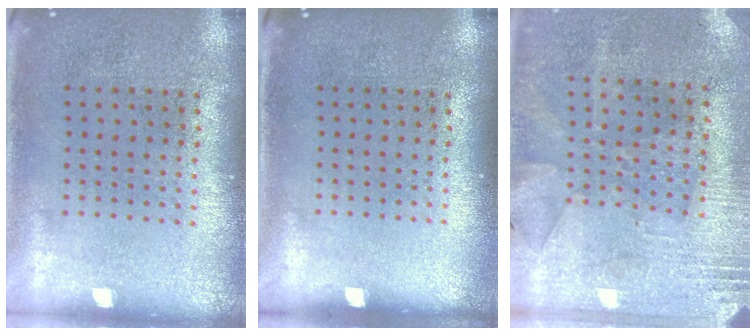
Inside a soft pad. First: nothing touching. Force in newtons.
{"total": 0.0}
{"total": 2.8, "press": 2.5, "slide": 1.1}